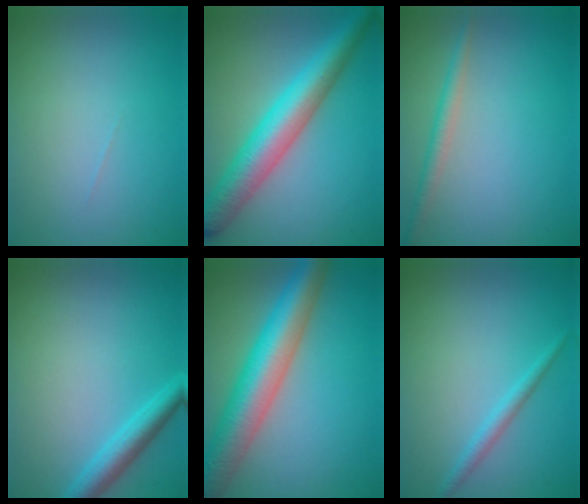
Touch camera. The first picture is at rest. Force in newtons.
{"total": 7.2, "press": 7.2, "slide": 0.1}
{"total": 1.8, "press": 1.8, "slide": 0.1}
{"total": 3.0, "press": 3.0, "slide": 0.2}
{"total": 8.7, "press": 8.7, "slide": 0.2}
{"total": 1.5, "press": 1.5, "slide": 0.1}